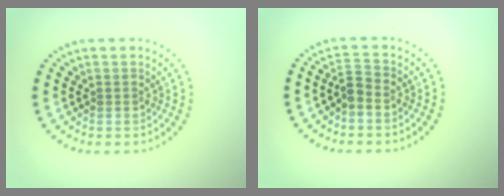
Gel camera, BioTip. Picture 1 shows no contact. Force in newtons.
{"total": 1.4, "press": 1.3, "slide": 0.7}